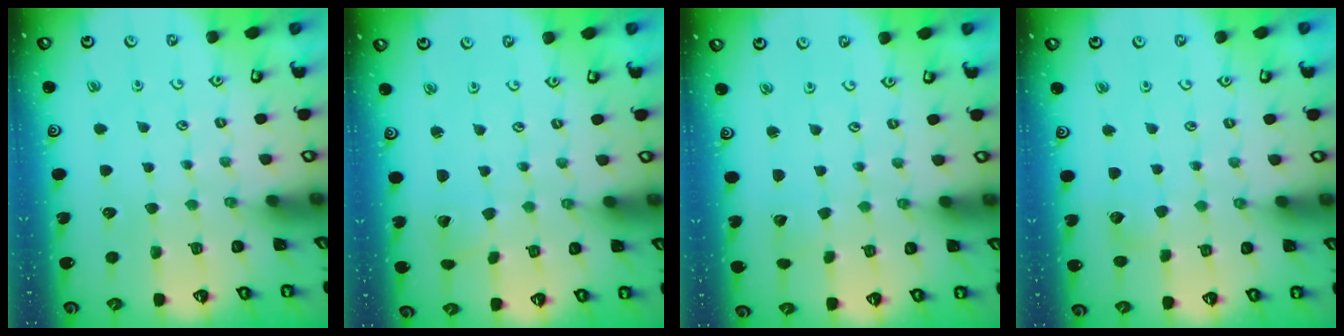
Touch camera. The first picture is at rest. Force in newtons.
{"total": 1.9, "press": 1.9, "slide": 0.0}
{"total": 2.4, "press": 2.4, "slide": 0.2}
{"total": 4.4, "press": 4.3, "slide": 0.4}